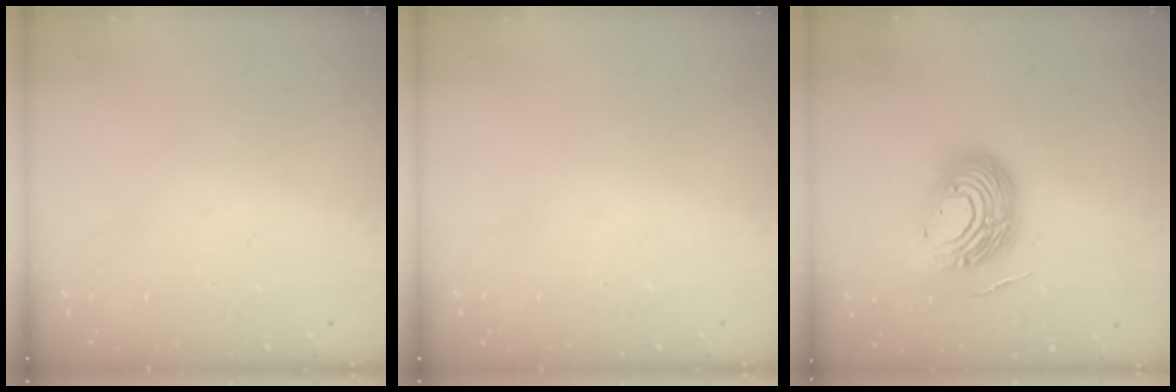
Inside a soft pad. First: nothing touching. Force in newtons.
{"total": 0.0}
{"total": 15.7, "press": 15.7, "slide": 1.1}